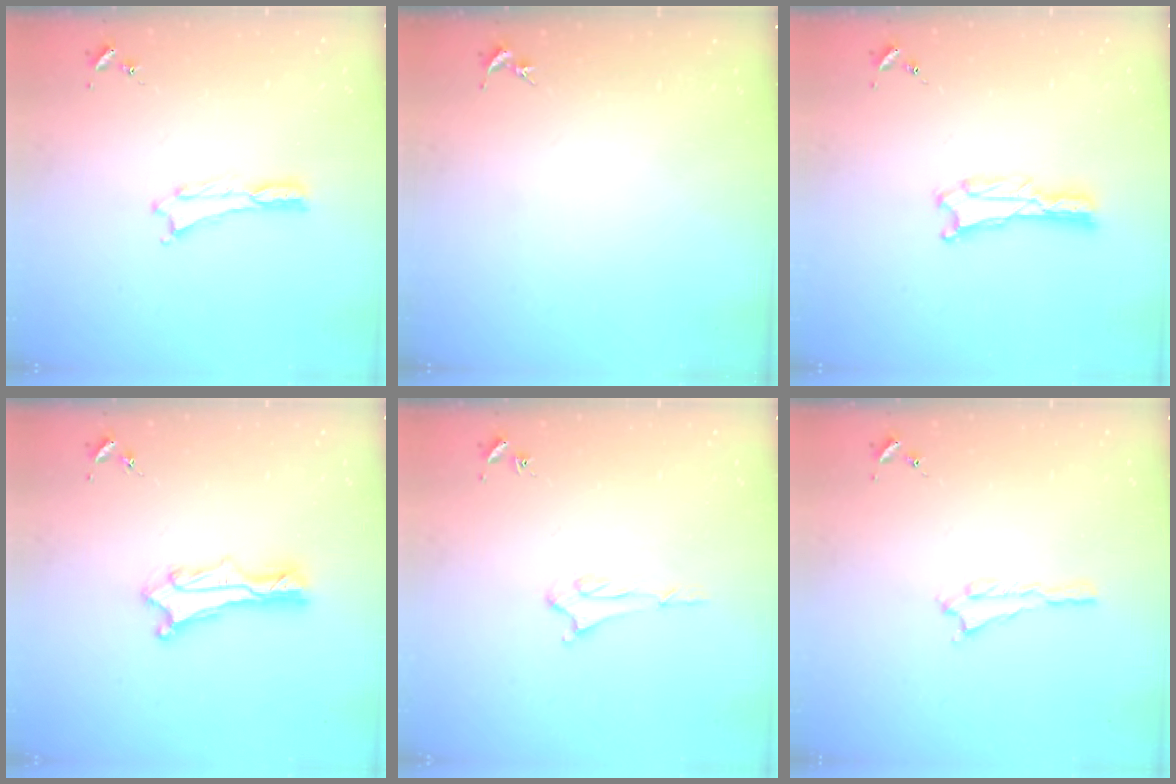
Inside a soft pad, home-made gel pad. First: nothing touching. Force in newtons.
{"total": 0.0}
{"total": 0.7, "press": 0.7, "slide": 0.1}
{"total": 2.4, "press": 2.4, "slide": 0.3}
{"total": 1.7, "press": 1.6, "slide": 0.4}
{"total": 0.6, "press": 0.5, "slide": 0.2}